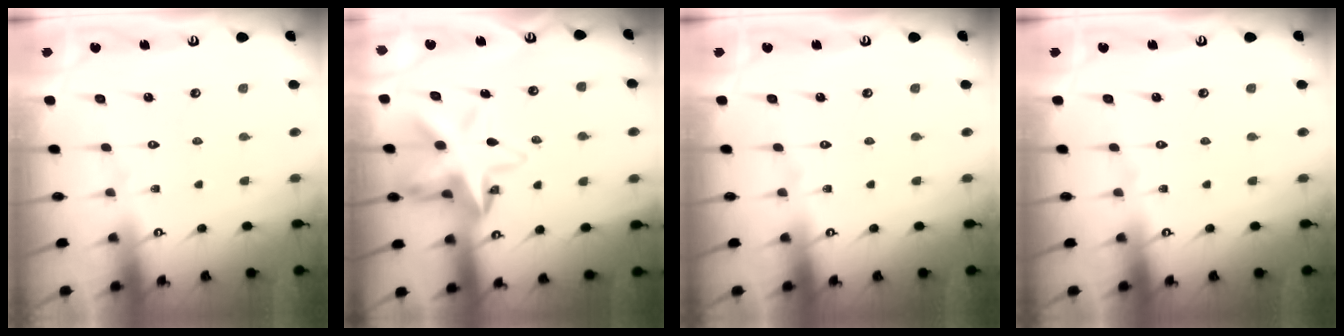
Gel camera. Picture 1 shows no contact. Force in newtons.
{"total": 11.9, "press": 11.7, "slide": 1.9}
{"total": 0.0}
{"total": 0.0}